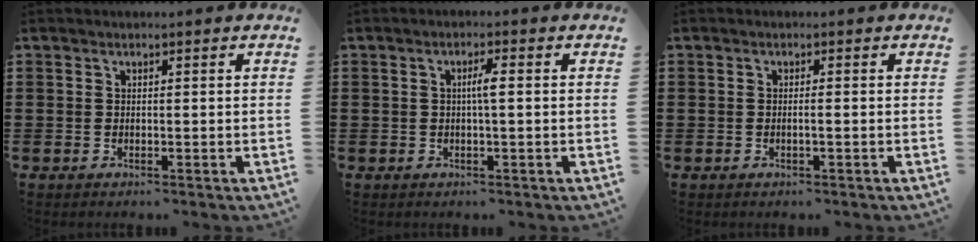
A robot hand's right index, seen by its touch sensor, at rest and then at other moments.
{"total": 2.4, "force": [0.0, 0.1, 2.4], "torque": [-0.045, -0.001, -0.003]}
{"total": 1.0, "force": [-0.4, -0.2, 0.8], "torque": [-0.015, -0.005, -0.008]}